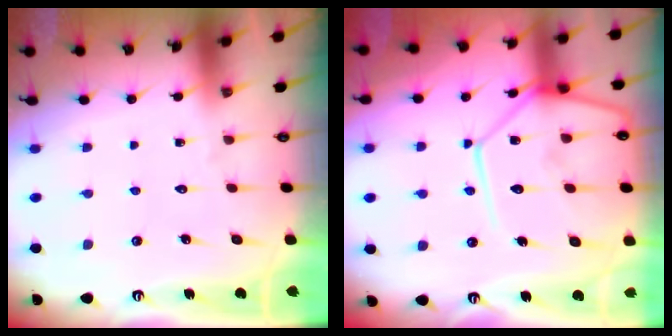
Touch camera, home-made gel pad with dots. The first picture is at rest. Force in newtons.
{"total": 16.8, "press": 16.7, "slide": 1.7}